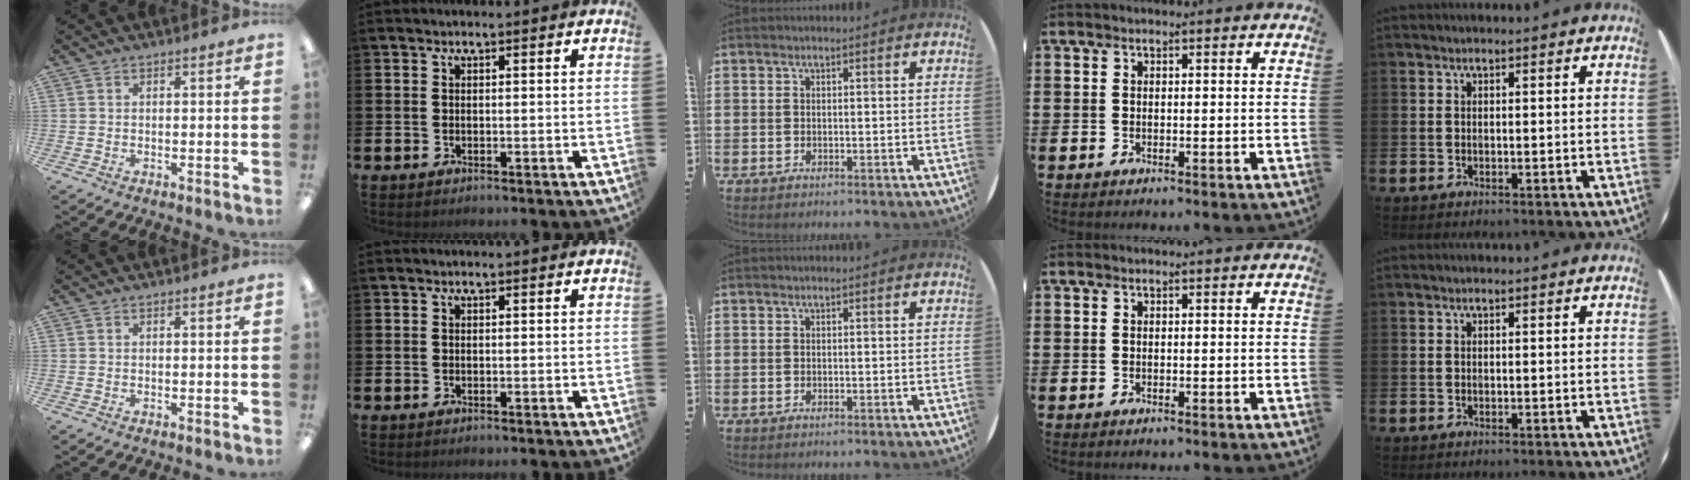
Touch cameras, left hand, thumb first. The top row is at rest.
{}